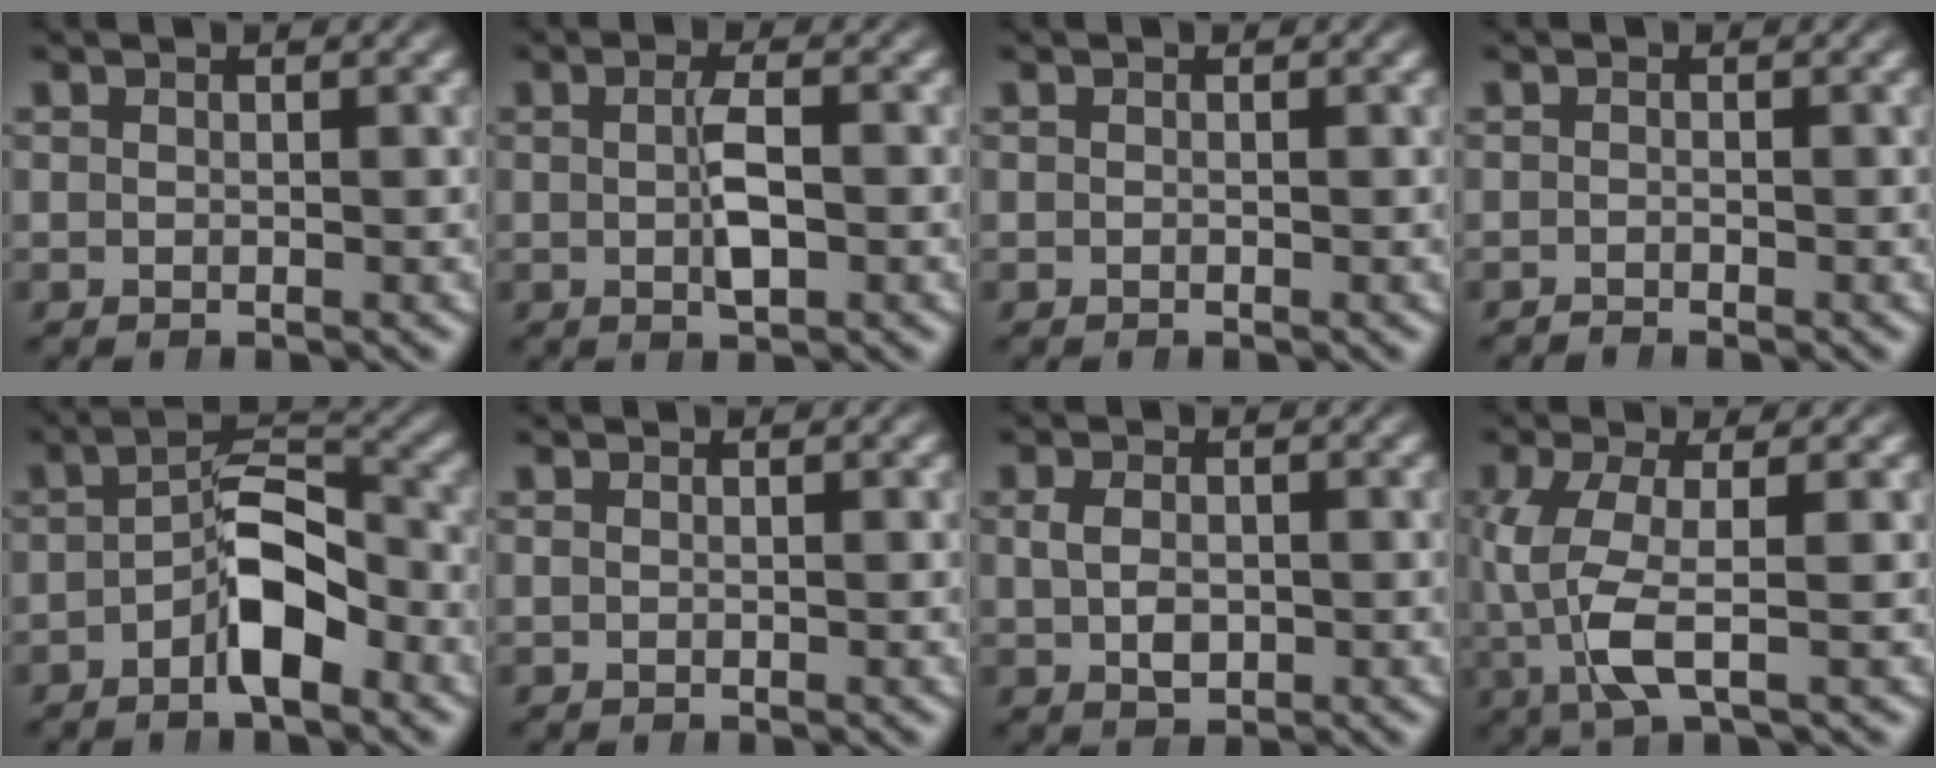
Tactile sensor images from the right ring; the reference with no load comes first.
{"total": 2.3, "force": [-0.5, 0.4, 2.2], "torque": [-0.043, -0.007, -0.007]}
{"total": 0.0}
{"total": 1.1, "force": [-1.1, 0.1, -0.1], "torque": [0.002, -0.002, -0.019]}
{"total": 5.3, "force": [-1.9, 2.6, 4.2], "torque": [-0.060, -0.007, -0.031]}
{"total": 0.0}
{"total": 2.1, "force": [-0.1, 1.3, 1.7], "torque": [-0.036, -0.012, 0.007]}
{"total": 5.8, "force": [-0.3, 2.8, 5.1], "torque": [-0.140, -0.026, 0.008]}